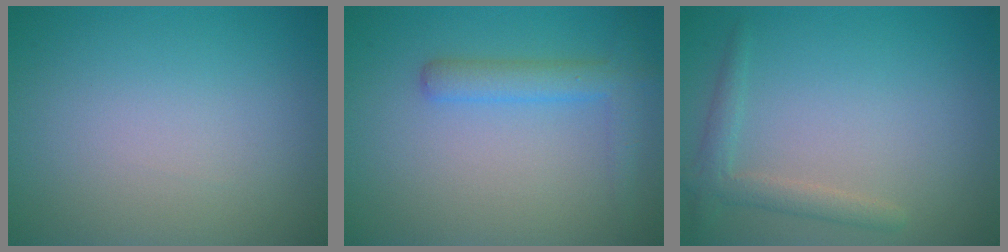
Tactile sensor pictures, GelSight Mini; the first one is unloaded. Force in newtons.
{"total": 2.9, "press": 2.9, "slide": 0.1}
{"total": 2.0, "press": 2.0, "slide": 0.3}